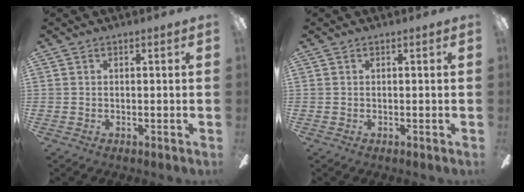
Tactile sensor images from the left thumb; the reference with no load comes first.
{"total": 0.0}